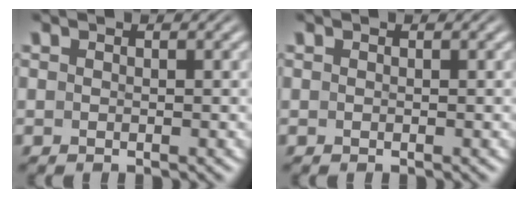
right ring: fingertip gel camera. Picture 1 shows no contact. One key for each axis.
{"total": 0.0}